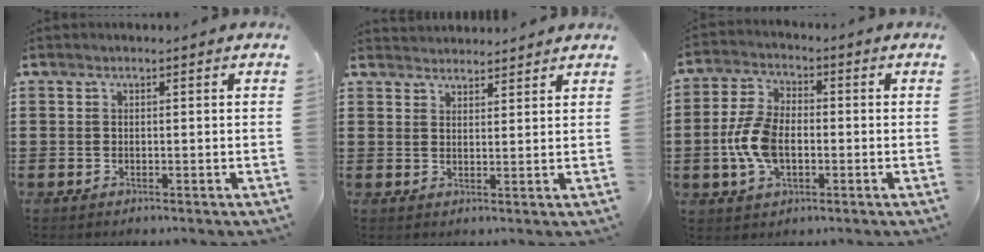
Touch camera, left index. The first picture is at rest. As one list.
[{"total": 2.4, "force": [2.4, 0.0, -0.4], "torque": [0.002, -0.006, 0.047]}, {"total": 8.2, "force": [-1.3, 4.8, 6.5], "torque": [-0.162, -0.002, -0.032]}]